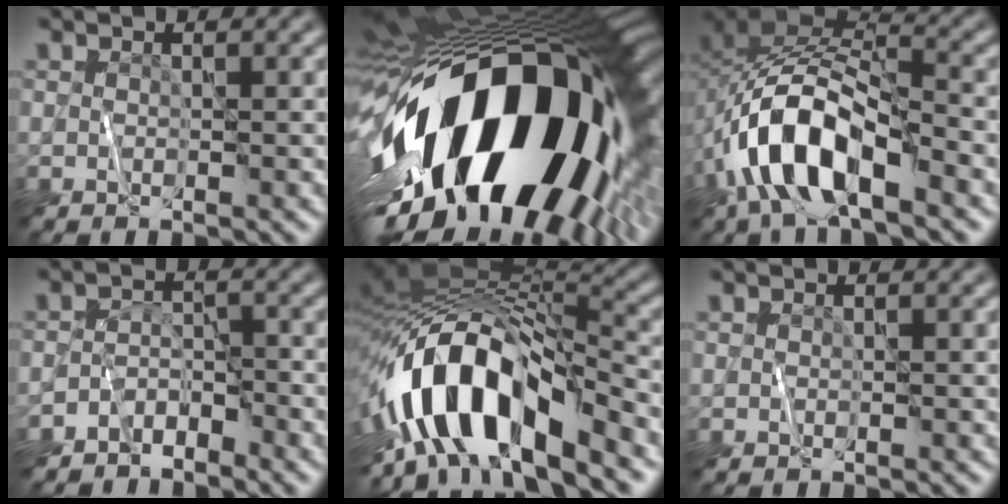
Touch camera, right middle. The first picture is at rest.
{"total": 21.0, "force": [-3.9, 11.0, 17.4], "torque": [-0.303, -0.029, -0.057]}
{"total": 10.0, "force": [-4.1, 4.6, 7.8], "torque": [-0.151, 0.009, -0.080]}
{"total": 2.6, "force": [-2.3, 1.1, 0.5], "torque": [0.000, 0.006, -0.049]}
{"total": 11.5, "force": [-5.6, 4.7, 8.8], "torque": [-0.151, 0.005, -0.102]}
{"total": 0.0}